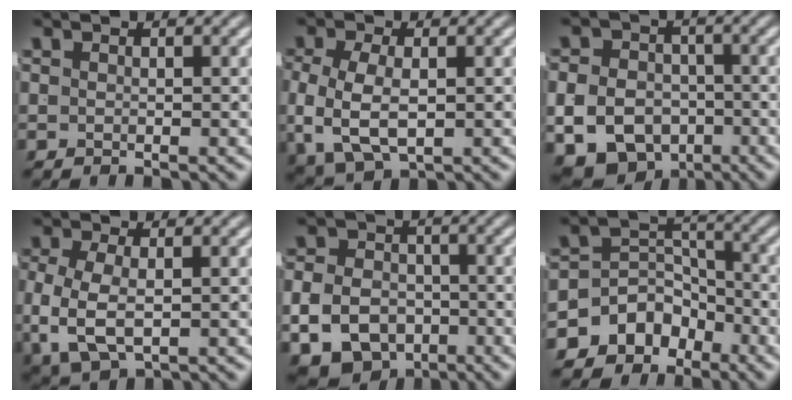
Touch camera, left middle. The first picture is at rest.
{"total": 5.9, "force": [-0.7, 4.0, 4.3], "torque": [-0.106, -0.023, 0.007]}
{"total": 13.2, "force": [-5.3, 11.3, 4.4], "torque": [-0.087, -0.051, -0.088]}
{"total": 5.3, "force": [-0.7, 3.4, 3.9], "torque": [-0.101, -0.024, 0.007]}
{"total": 10.7, "force": [-4.6, 8.8, 3.9], "torque": [-0.071, -0.041, -0.074]}
{"total": 10.1, "force": [-4.6, 8.2, 3.7], "torque": [-0.078, -0.031, -0.079]}